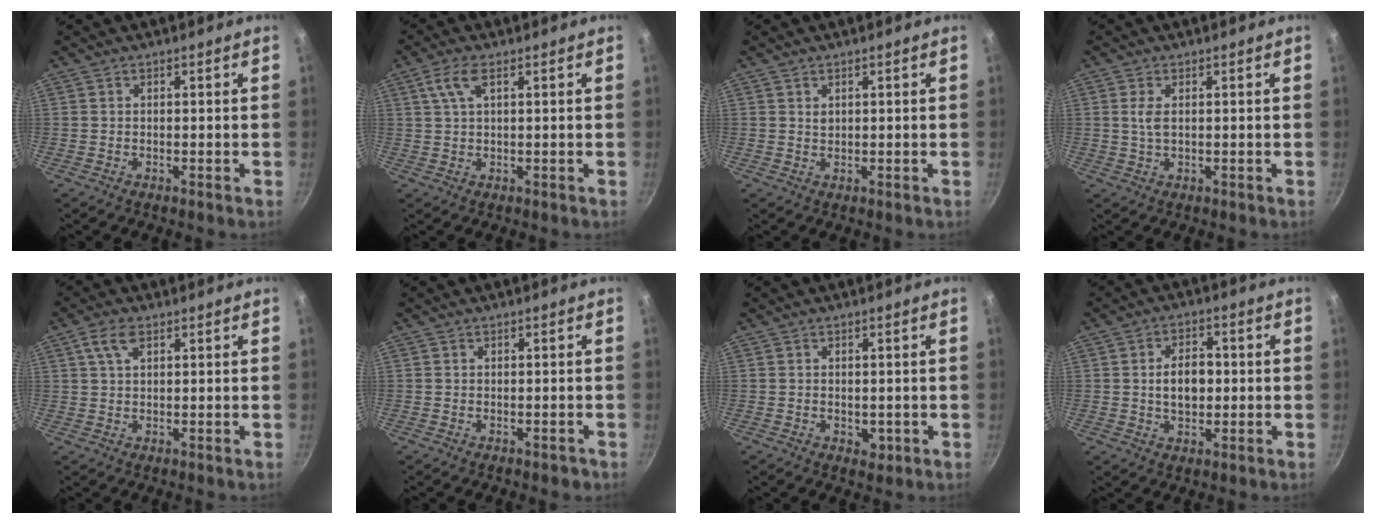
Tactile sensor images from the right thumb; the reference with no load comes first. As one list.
[{"total": 4.3, "force": [1.8, 1.2, 3.7], "torque": [-0.085, 0.005, 0.039]}, {"total": 1.0, "force": [0.7, 0.5, 0.6], "torque": [-0.009, -0.005, 0.014]}, {"total": 2.6, "force": [0.6, 1.1, 2.3], "torque": [-0.048, -0.004, 0.013]}, {"total": 4.3, "force": [2.0, 2.1, 3.1], "torque": [-0.058, 0.000, 0.039]}, {"total": 1.0, "force": [-0.5, 0.7, 0.4], "torque": [0.002, 0.011, 0.000]}, {"total": 2.4, "force": [-0.4, 1.8, 1.5], "torque": [-0.019, -0.005, -0.004]}, {"total": 7.2, "force": [0.2, 4.6, 5.5], "torque": [-0.071, 0.006, 0.003]}]